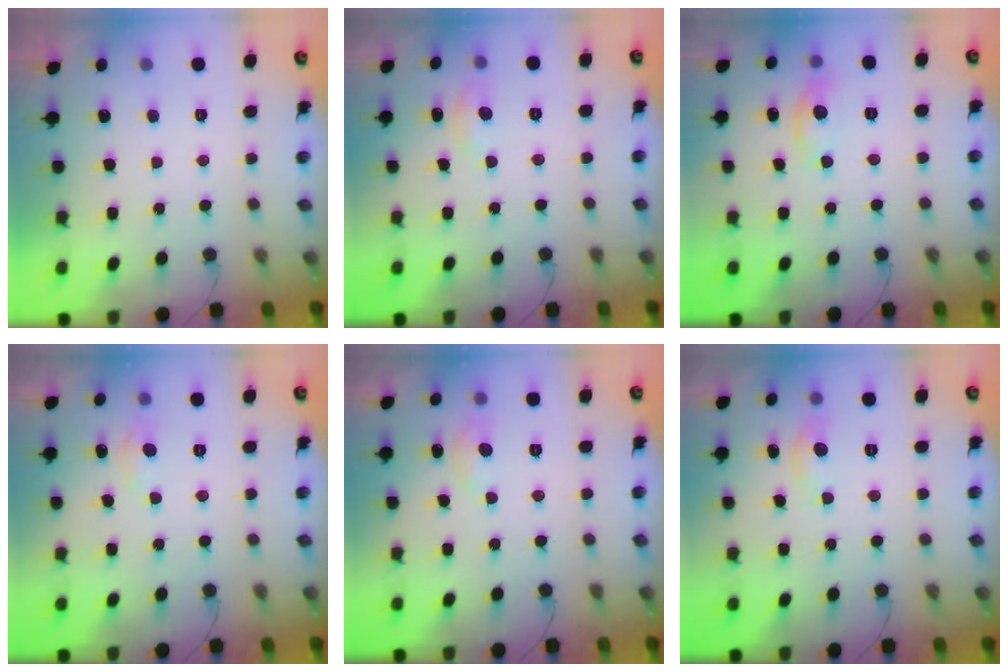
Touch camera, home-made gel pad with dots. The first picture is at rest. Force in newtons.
{"total": 2.9, "press": 2.9, "slide": 0.3}
{"total": 6.0, "press": 6.0, "slide": 0.4}
{"total": 3.5, "press": 3.5, "slide": 0.5}
{"total": 5.0, "press": 4.9, "slide": 0.5}
{"total": 4.4, "press": 4.3, "slide": 0.5}